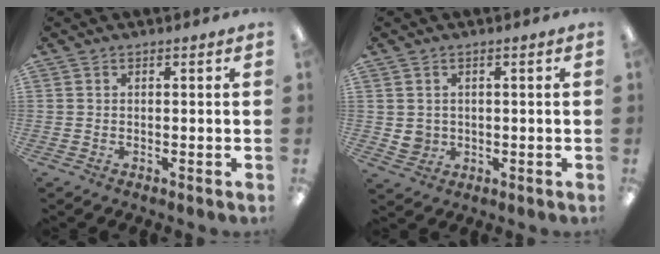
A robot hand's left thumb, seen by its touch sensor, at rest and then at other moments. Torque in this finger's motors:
{"motor_torque": [-0.04, 0.04, -0.01, -0.04, 0.00]}